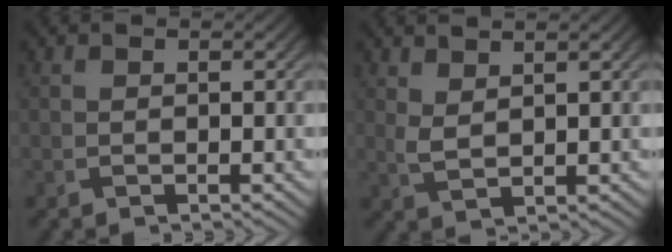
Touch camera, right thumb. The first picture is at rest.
{"total": 2.2, "force": [1.4, 0.6, 1.6], "torque": [-0.044, -0.002, 0.034]}